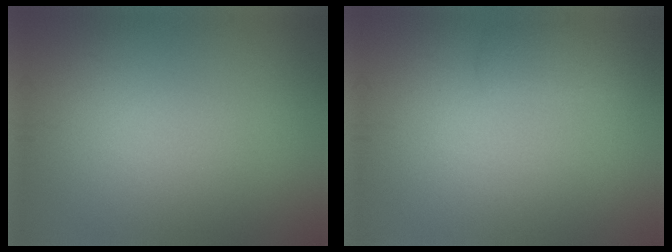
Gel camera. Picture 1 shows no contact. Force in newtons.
{"total": 1.5, "press": 1.5, "slide": 0.1}